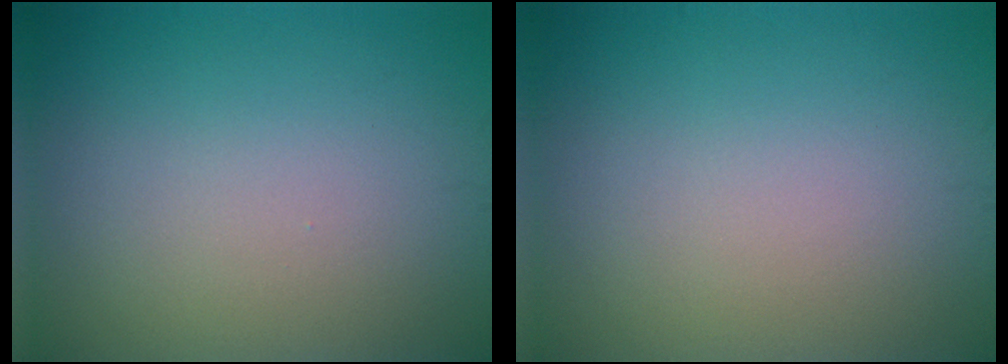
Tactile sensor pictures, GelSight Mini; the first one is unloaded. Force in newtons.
{"total": 0.0}